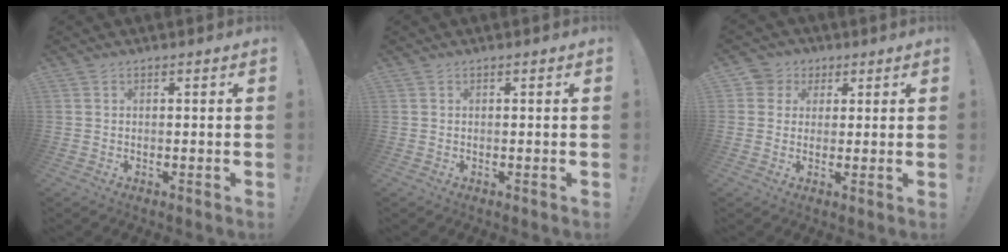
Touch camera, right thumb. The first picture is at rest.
{"total": 0.0}
{"total": 5.0, "force": [1.8, 4.6, 0.9], "torque": [-0.021, -0.003, 0.035]}